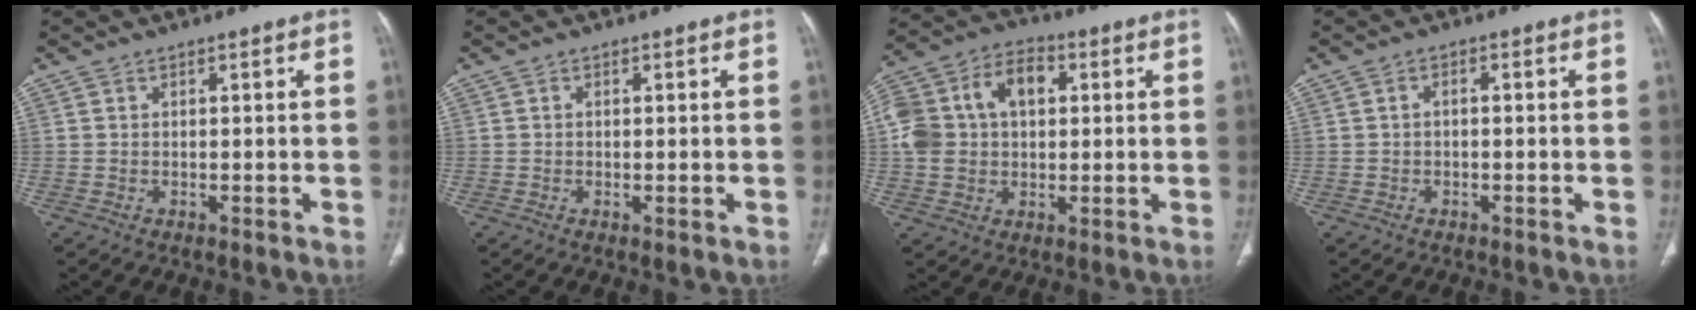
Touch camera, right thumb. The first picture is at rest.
{"total": 0.9, "force": [-0.2, 0.1, 0.8], "torque": [-0.020, -0.005, -0.004]}
{"total": 15.8, "force": [2.7, 11.1, 10.9], "torque": [-0.208, 0.030, 0.043]}
{"total": 1.0, "force": [-0.3, 0.5, 0.8], "torque": [-0.014, 0.006, -0.006]}